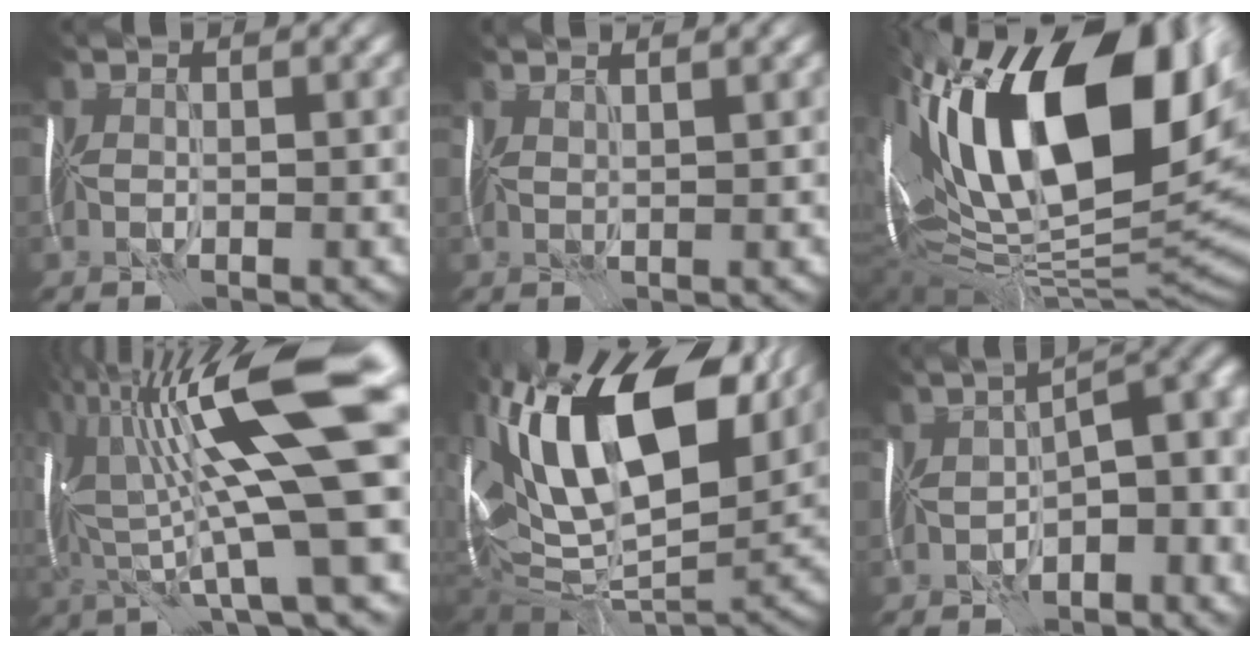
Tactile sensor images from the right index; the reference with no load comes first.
{"total": 2.7, "force": [1.9, 0.9, 1.8], "torque": [-0.007, 0.015, 0.006]}
{"total": 21.2, "force": [5.5, 10.4, 17.6], "torque": [-0.323, 0.020, 0.097]}
{"total": 16.6, "force": [3.4, 4.0, 15.8], "torque": [-0.281, 0.011, 0.057]}
{"total": 18.5, "force": [6.6, 9.2, 14.6], "torque": [-0.255, 0.035, 0.110]}
{"total": 8.6, "force": [-2.4, 4.1, 7.2], "torque": [-0.076, 0.008, -0.033]}